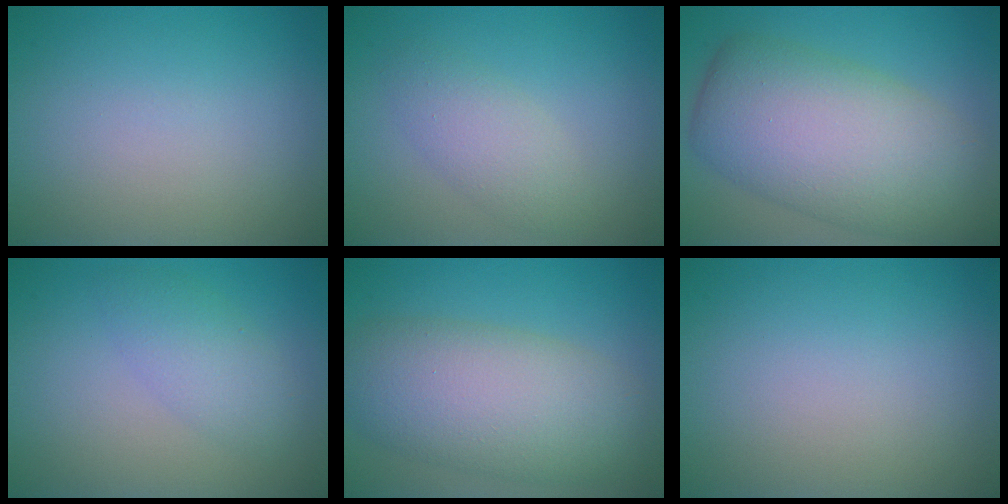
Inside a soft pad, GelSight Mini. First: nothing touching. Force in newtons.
{"total": 2.8, "press": 2.8, "slide": 0.2}
{"total": 10.7, "press": 10.7, "slide": 0.2}
{"total": 2.8, "press": 2.8, "slide": 0.2}
{"total": 8.5, "press": 8.5, "slide": 0.3}
{"total": 0.0}